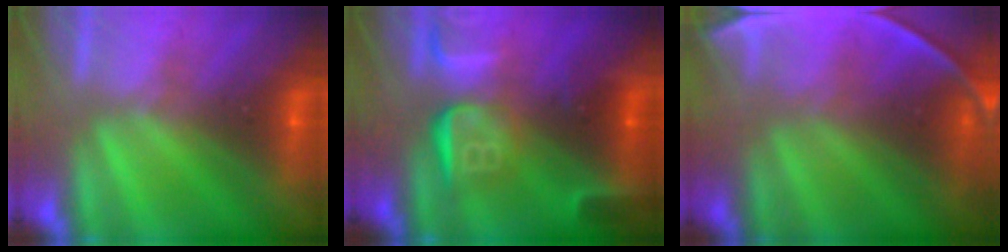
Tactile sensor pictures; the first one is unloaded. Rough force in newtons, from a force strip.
{"total": 8.9}
{"total": 9.3}